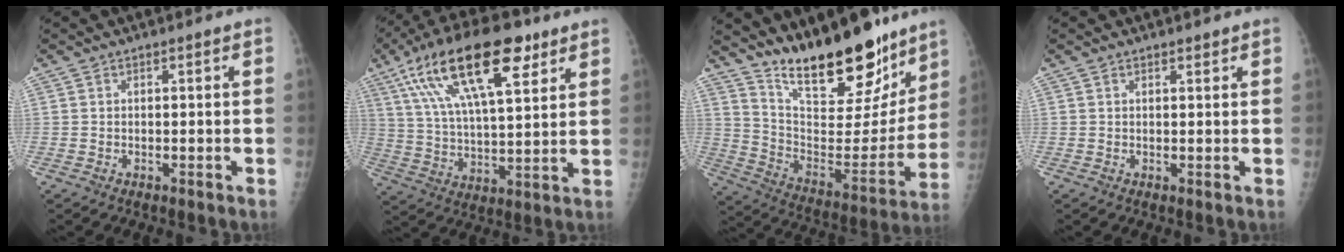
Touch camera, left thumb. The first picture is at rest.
{"total": 22.0, "force": [11.3, 8.3, 17.0], "torque": [-0.289, -0.010, 0.197]}
{"total": 25.4, "force": [19.2, 9.1, 14.1], "torque": [-0.177, -0.106, 0.308]}
{"total": 0.8, "force": [0.7, 0.3, 0.3], "torque": [-0.003, -0.005, 0.011]}